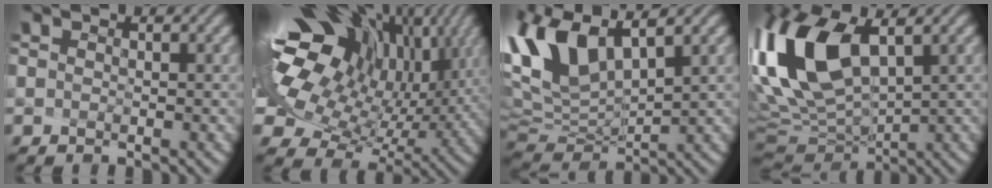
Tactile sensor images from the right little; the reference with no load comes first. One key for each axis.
{"total": 16.6, "fx": 5.1, "fy": 9.6, "fz": 12.5, "tx": -0.254, "ty": -0.012, "tz": 0.148}
{"total": 8.6, "fx": 4.9, "fy": 3.1, "fz": 6.3, "tx": -0.178, "ty": -0.008, "tz": 0.127}
{"total": 11.2, "fx": 2.9, "fy": 5.5, "fz": 9.3, "tx": -0.245, "ty": -0.012, "tz": 0.081}